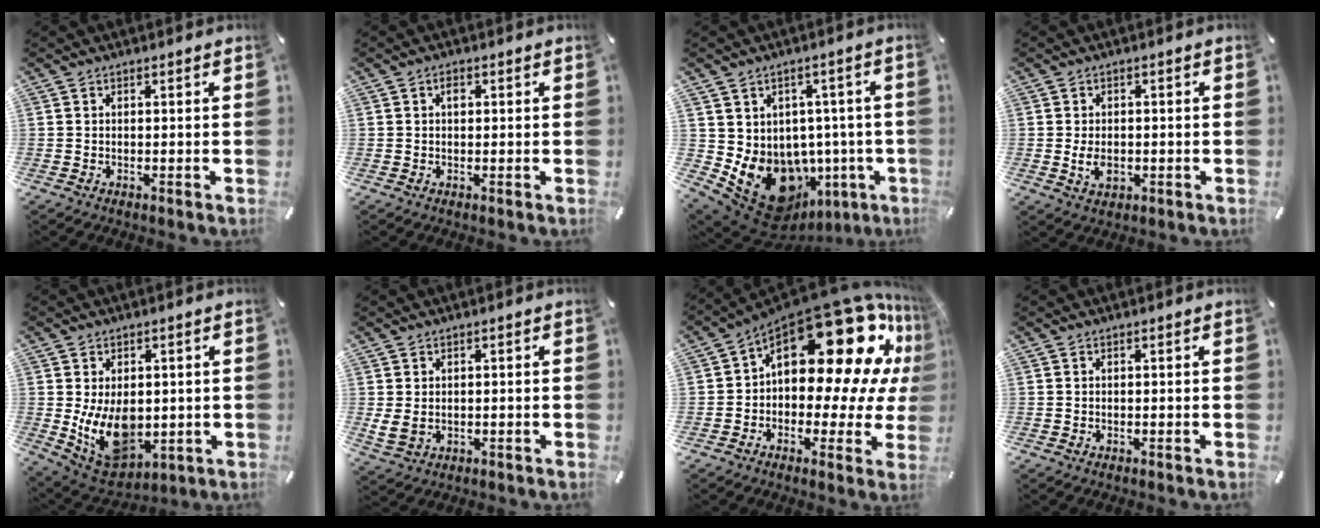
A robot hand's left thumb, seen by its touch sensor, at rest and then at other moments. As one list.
[{"total": 1.3, "force": [0.3, 0.9, 0.8], "torque": [-0.009, 0.003, 0.003]}, {"total": 15.4, "force": [-5.4, 10.9, 9.4], "torque": [-0.146, -0.004, -0.075]}, {"total": 4.2, "force": [-0.8, 2.9, 2.9], "torque": [-0.071, -0.004, -0.017]}, {"total": 12.5, "force": [-0.7, 8.9, 8.8], "torque": [-0.163, -0.010, -0.006]}, {"total": 3.4, "force": [0.6, 2.7, 1.9], "torque": [-0.034, -0.003, 0.011]}, {"total": 25.6, "force": [10.8, 13.1, 19.2], "torque": [-0.281, -0.092, 0.187]}, {"total": 0.0}]